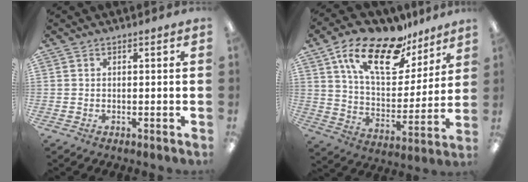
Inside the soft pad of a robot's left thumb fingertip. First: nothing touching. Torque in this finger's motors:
{"motor_torque": [0.43, 0.40, 1.30, -1.47, 0.34]}